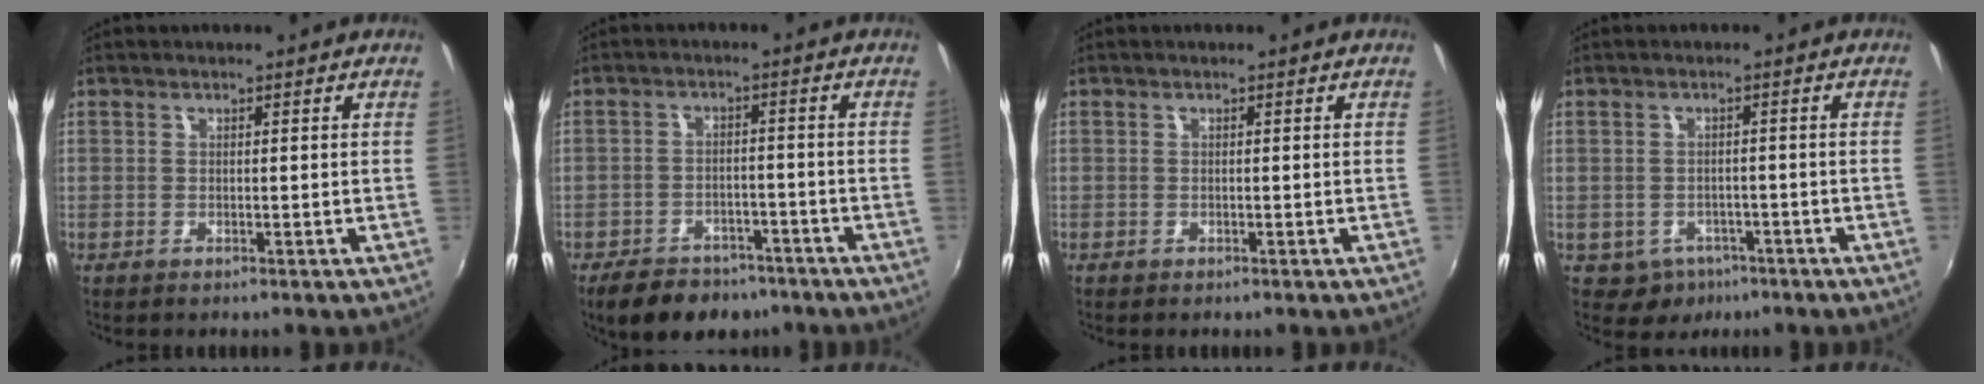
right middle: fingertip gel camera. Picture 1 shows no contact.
{"total": 11.6, "force": [-8.5, 6.3, 4.8], "torque": [-0.115, 0.005, -0.120]}
{"total": 0.6, "force": [-0.4, 0.4, 0.0], "torque": [-0.001, 0.000, -0.006]}
{"total": 4.5, "force": [-2.5, 3.5, 1.1], "torque": [-0.030, -0.001, -0.030]}